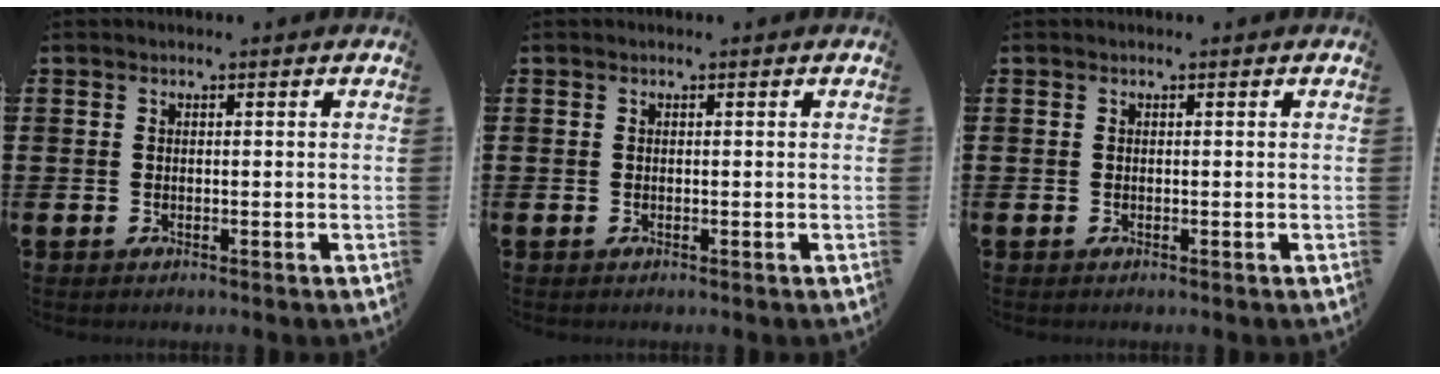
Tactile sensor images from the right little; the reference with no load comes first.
{"total": 0.0}
{"total": 0.0}